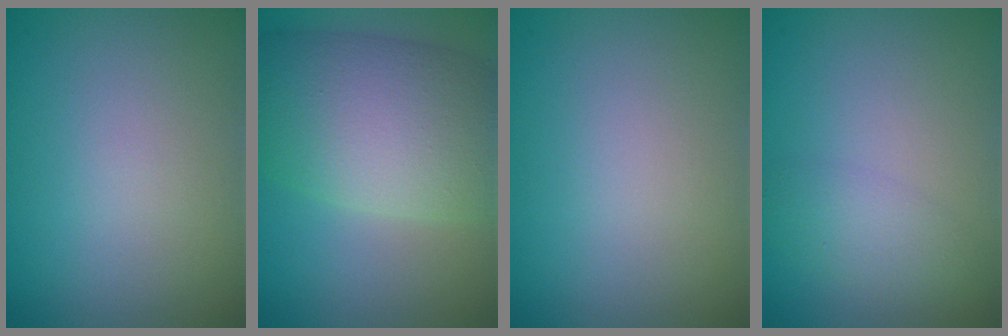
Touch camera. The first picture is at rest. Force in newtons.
{"total": 10.1, "press": 10.0, "slide": 0.5}
{"total": 0.0}
{"total": 2.5, "press": 2.5, "slide": 0.1}